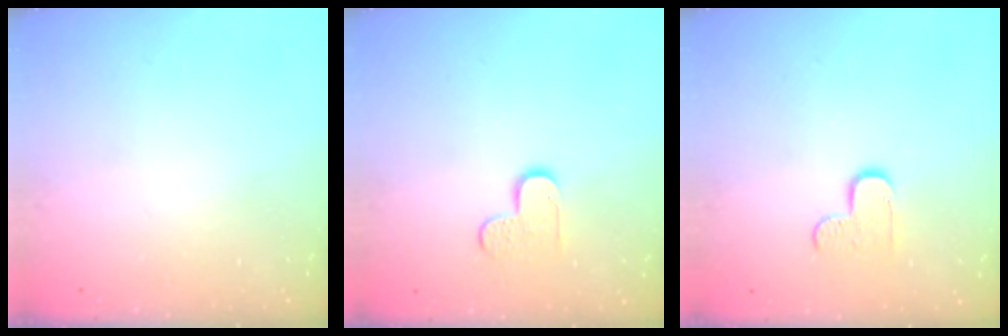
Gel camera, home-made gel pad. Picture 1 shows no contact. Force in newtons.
{"total": 4.9, "press": 4.9, "slide": 0.2}
{"total": 6.2, "press": 6.2, "slide": 0.3}